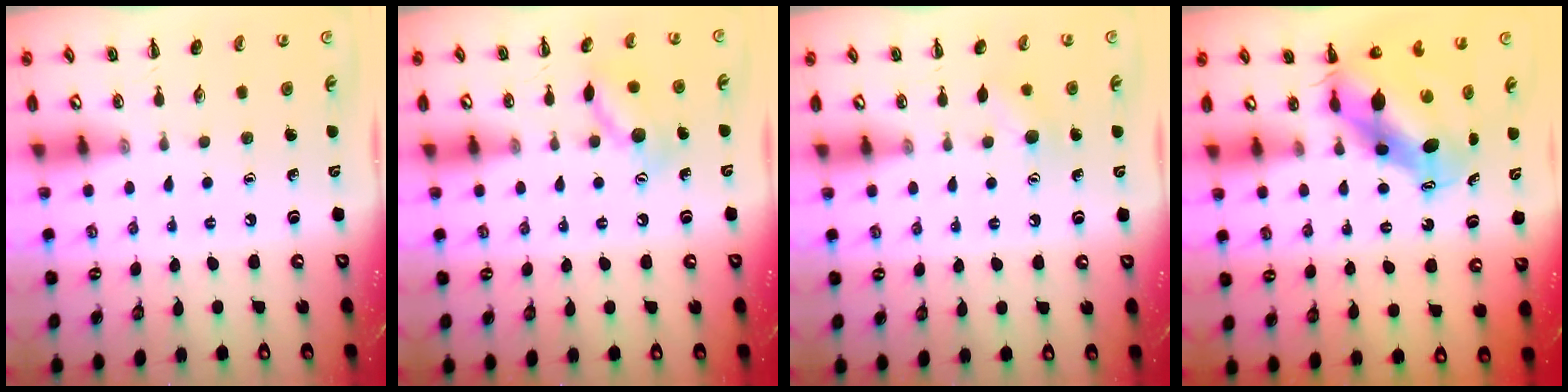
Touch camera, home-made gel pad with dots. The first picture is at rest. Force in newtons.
{"total": 10.7, "press": 10.7, "slide": 0.6}
{"total": 7.2, "press": 7.1, "slide": 1.4}
{"total": 7.9, "press": 7.8, "slide": 1.7}